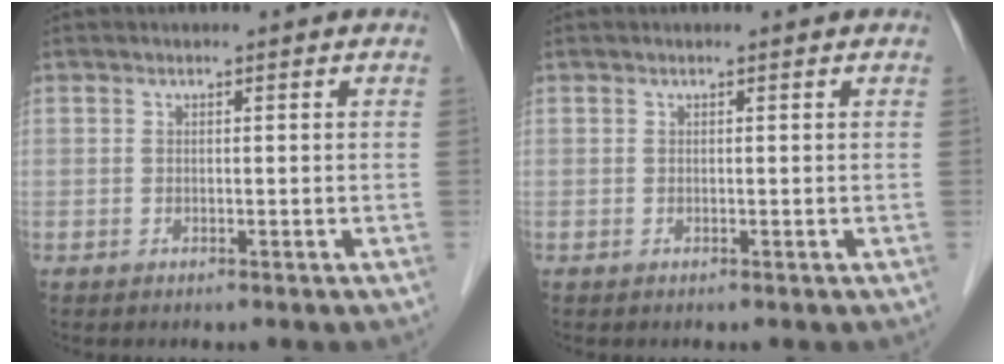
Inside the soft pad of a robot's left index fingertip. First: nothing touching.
{"total": 0.0}